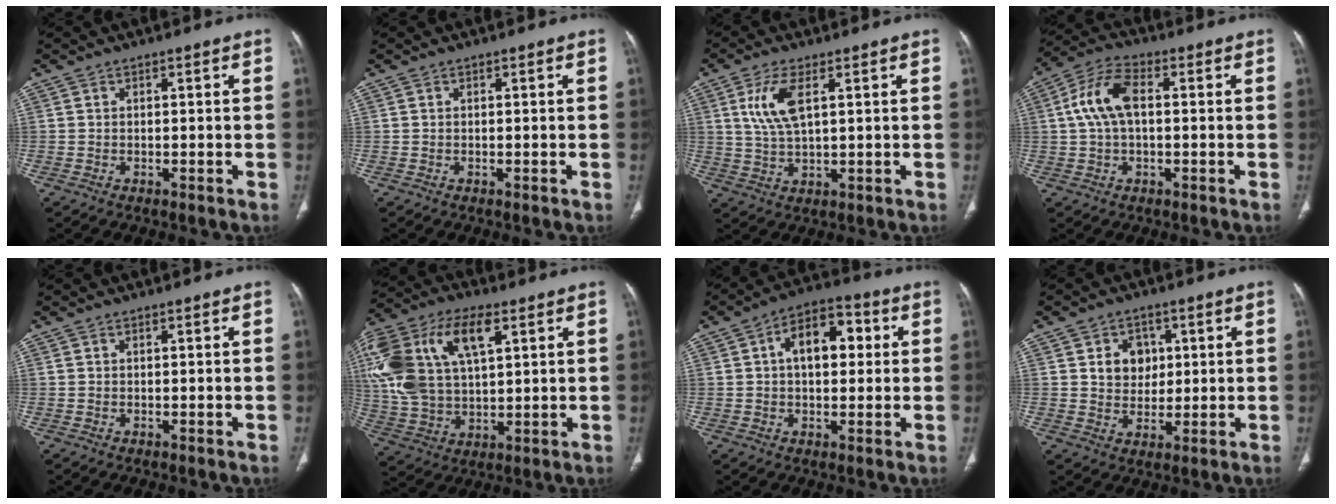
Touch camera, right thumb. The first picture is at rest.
{"total": 0.0}
{"total": 7.4, "force": [2.5, 2.8, 6.4], "torque": [-0.144, -0.010, 0.055]}
{"total": 9.0, "force": [0.9, 4.8, 7.6], "torque": [-0.162, 0.026, 0.014]}
{"total": 0.0}
{"total": 23.5, "force": [7.9, 12.7, 18.1], "torque": [-0.406, 0.016, 0.146]}
{"total": 10.8, "force": [2.1, 6.4, 8.5], "torque": [-0.108, 0.023, 0.026]}
{"total": 6.2, "force": [1.7, 5.2, 3.0], "torque": [-0.016, -0.007, 0.029]}